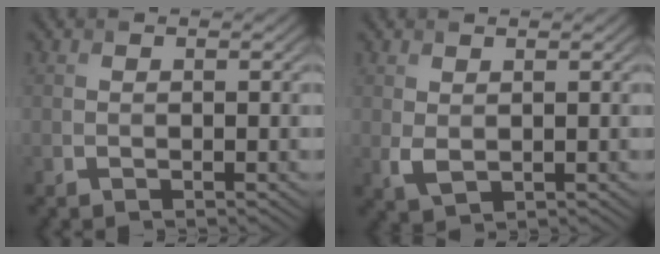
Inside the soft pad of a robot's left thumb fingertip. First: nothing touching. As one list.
[{"total": 1.9, "force": [0.5, 1.2, 1.5], "torque": [-0.038, -0.005, 0.014]}]